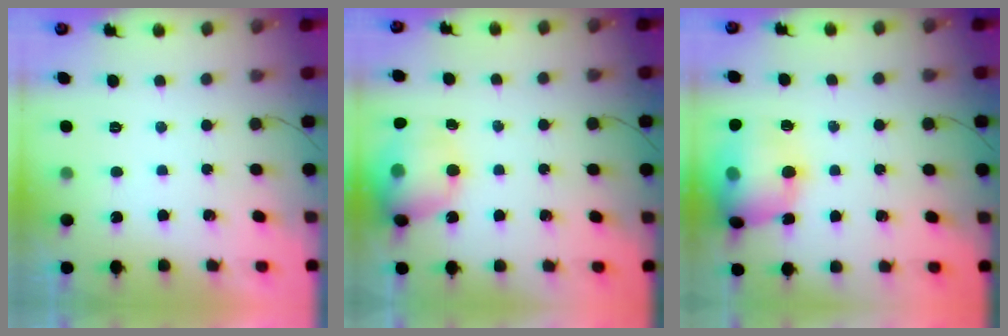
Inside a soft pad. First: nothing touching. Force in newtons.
{"total": 15.7, "press": 15.5, "slide": 2.7}
{"total": 16.5, "press": 16.2, "slide": 3.3}